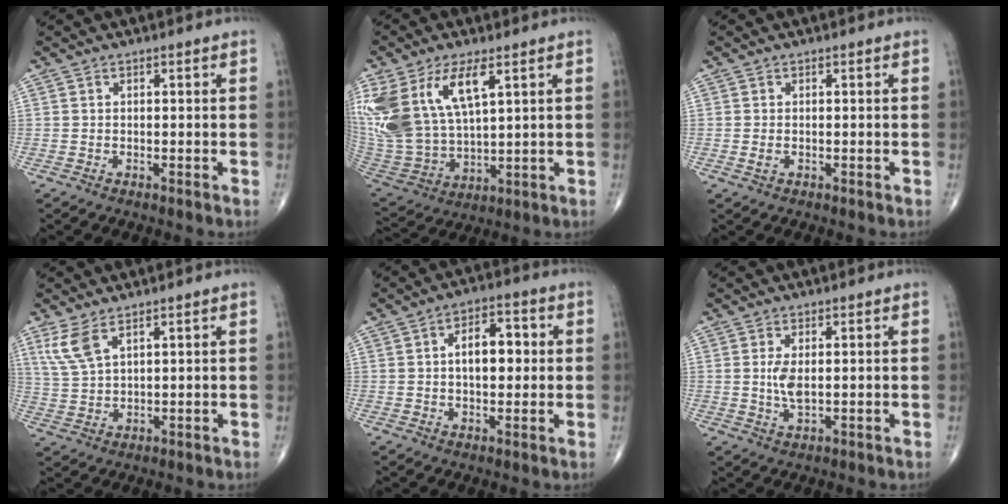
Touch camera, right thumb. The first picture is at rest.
{"total": 19.9, "force": [8.2, 9.6, 15.4], "torque": [-0.333, -0.027, 0.171]}
{"total": 1.1, "force": [-0.2, 0.6, 0.9], "torque": [-0.020, 0.002, -0.003]}
{"total": 5.8, "force": [3.4, 2.1, 4.2], "torque": [-0.094, -0.011, 0.081]}
{"total": 8.4, "force": [0.9, 4.7, 6.9], "torque": [-0.089, 0.016, 0.010]}
{"total": 3.7, "force": [0.4, 1.5, 3.4], "torque": [-0.072, -0.009, 0.014]}